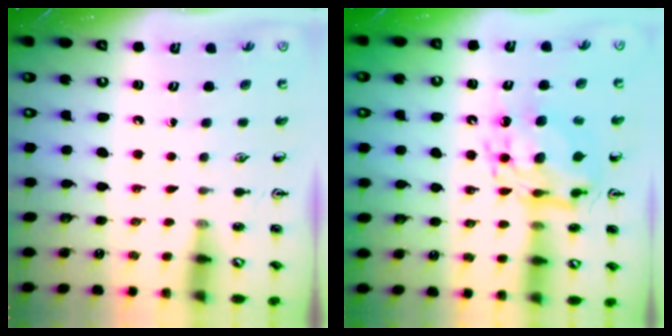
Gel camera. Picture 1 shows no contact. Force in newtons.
{"total": 11.7, "press": 11.6, "slide": 1.2}